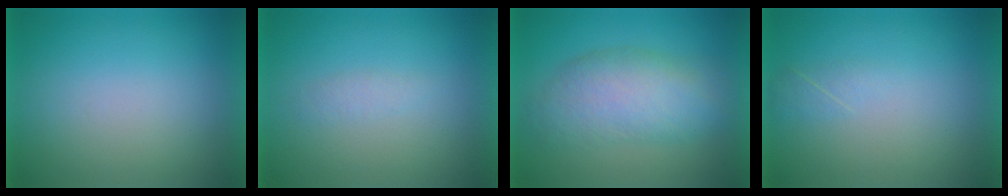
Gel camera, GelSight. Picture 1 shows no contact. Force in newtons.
{"total": 1.3}
{"total": 7.1}
{"total": 1.6}